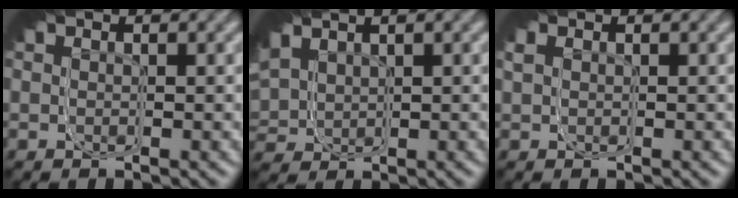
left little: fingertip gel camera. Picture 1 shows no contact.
{"total": 5.3, "force": [0.4, 4.3, 3.1], "torque": [-0.076, -0.005, 0.009]}
{"total": 1.5, "force": [0.6, 1.1, 0.8], "torque": [-0.014, 0.002, 0.006]}